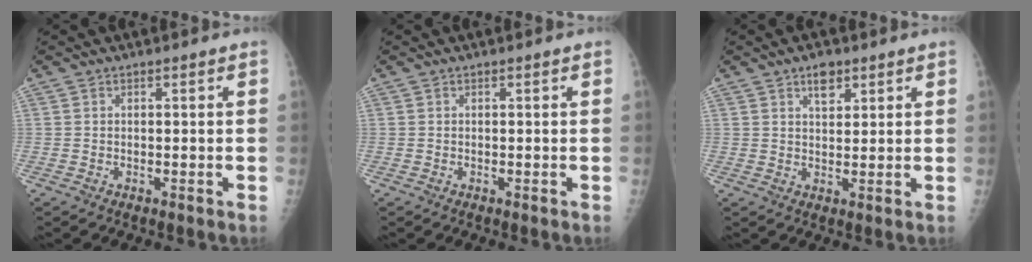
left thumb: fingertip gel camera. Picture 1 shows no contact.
{"total": 0.0}
{"total": 3.9, "force": [2.4, 2.0, 2.3], "torque": [-0.022, -0.013, 0.038]}